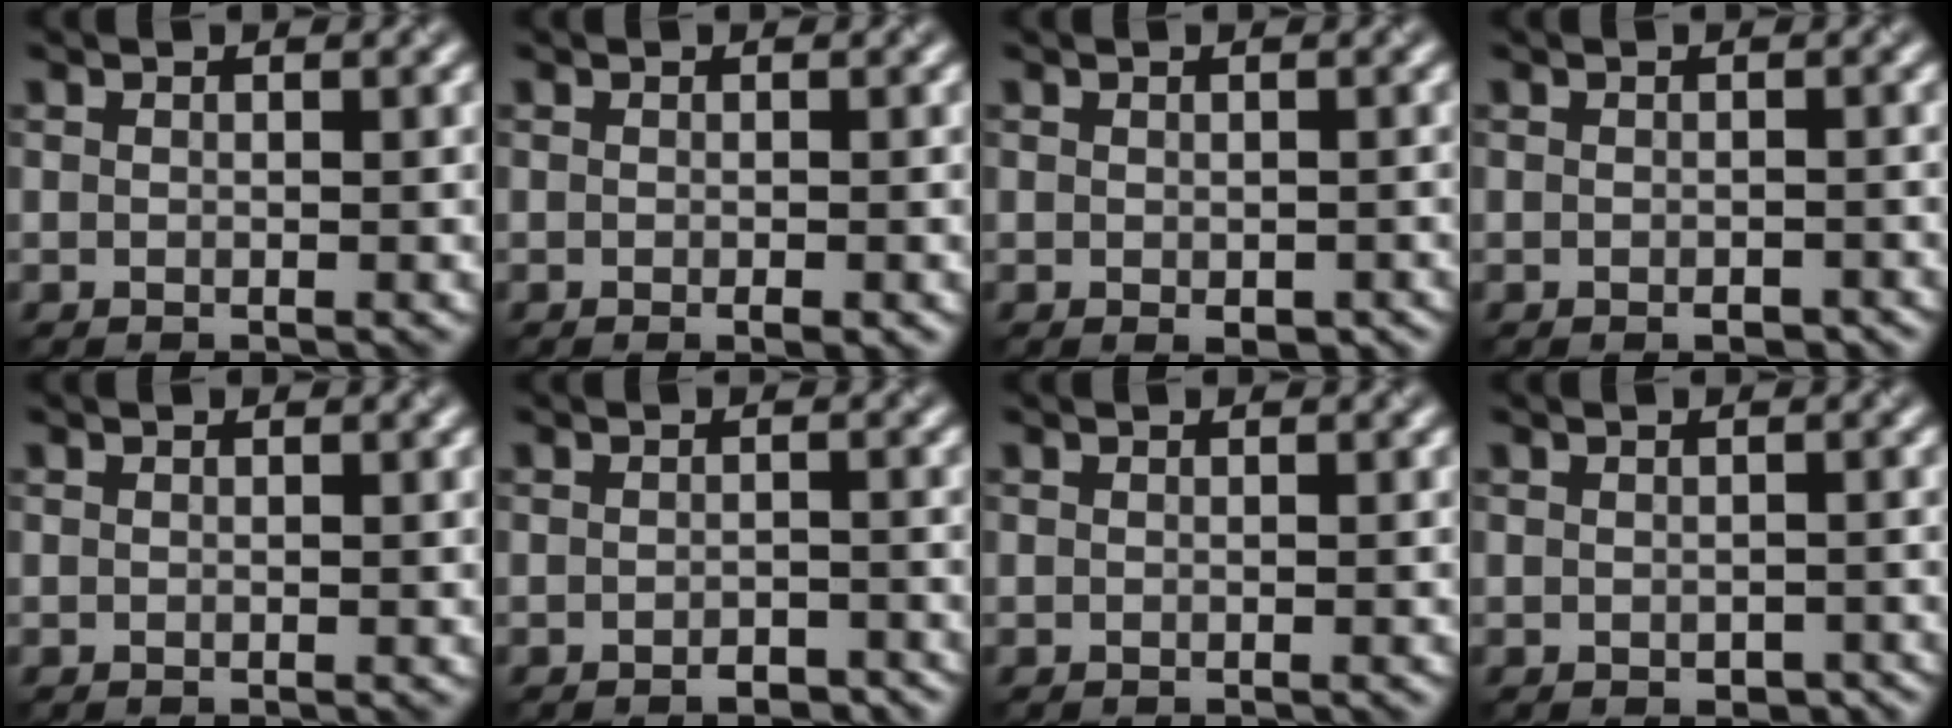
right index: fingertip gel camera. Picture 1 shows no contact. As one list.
[{"total": 1.0, "force": [-0.5, 0.1, 0.9], "torque": [-0.012, -0.004, -0.006]}, {"total": 1.5, "force": [-0.6, 0.7, 1.2], "torque": [-0.016, -0.007, -0.003]}, {"total": 1.1, "force": [-0.6, 0.5, 0.7], "torque": [-0.011, -0.004, -0.007]}, {"total": 0.0}, {"total": 1.8, "force": [-1.4, 0.7, 0.9], "torque": [-0.011, 0.002, -0.021]}, {"total": 0.0}, {"total": 1.5, "force": [-0.7, 1.0, 1.0], "torque": [-0.015, -0.009, -0.004]}]